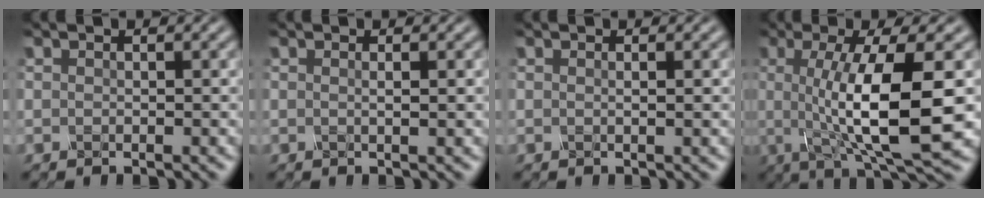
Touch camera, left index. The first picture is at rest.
{"total": 1.0, "force": [0.1, 0.3, 0.9], "torque": [-0.008, 0.003, -0.004]}
{"total": 0.7, "force": [0.1, 0.2, 0.6], "torque": [-0.004, 0.003, -0.003]}
{"total": 10.3, "force": [-0.3, 2.6, 10.0], "torque": [-0.141, -0.004, -0.004]}